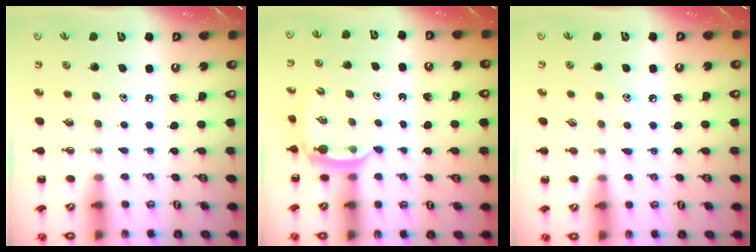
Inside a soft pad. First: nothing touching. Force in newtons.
{"total": 4.0, "press": 3.9, "slide": 0.8}
{"total": 6.5, "press": 6.1, "slide": 2.2}